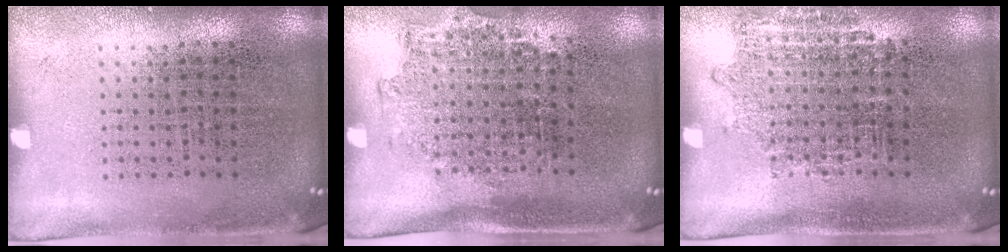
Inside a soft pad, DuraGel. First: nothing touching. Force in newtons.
{"total": 1.2, "press": 0.9, "slide": 0.8}
{"total": 0.9, "press": 0.9, "slide": 0.2}